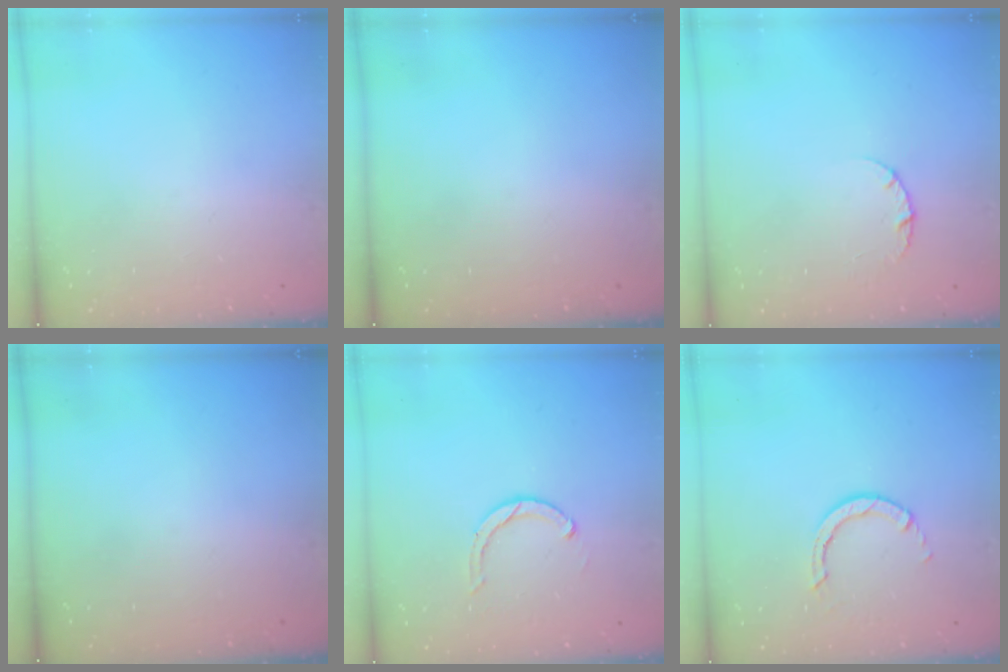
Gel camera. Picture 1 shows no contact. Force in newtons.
{"total": 0.0}
{"total": 2.6, "press": 2.6, "slide": 0.3}
{"total": 0.0}
{"total": 3.0, "press": 2.9, "slide": 0.5}
{"total": 2.8, "press": 2.8, "slide": 0.2}